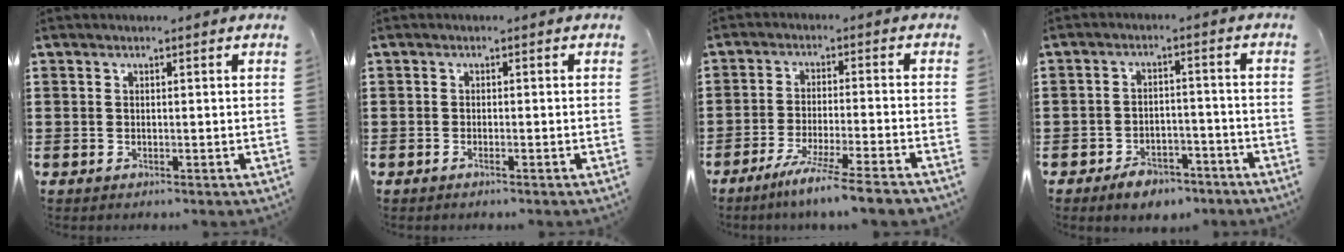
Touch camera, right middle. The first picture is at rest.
{"total": 0.6, "force": [-0.4, 0.0, 0.5], "torque": [-0.010, -0.002, -0.007]}
{"total": 6.4, "force": [-5.5, -0.9, 3.1], "torque": [-0.057, -0.019, -0.105]}
{"total": 4.2, "force": [-3.8, 1.5, 0.9], "torque": [-0.016, 0.014, -0.076]}